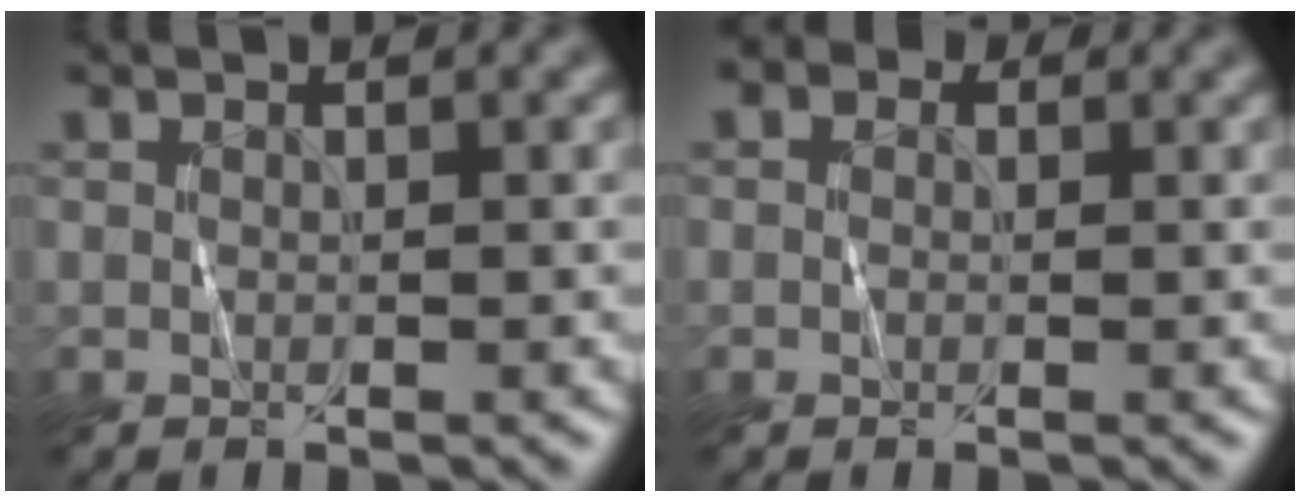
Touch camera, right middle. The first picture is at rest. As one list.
[{"total": 2.3, "force": [0.8, 1.9, 1.1], "torque": [-0.001, 0.005, -0.012]}]